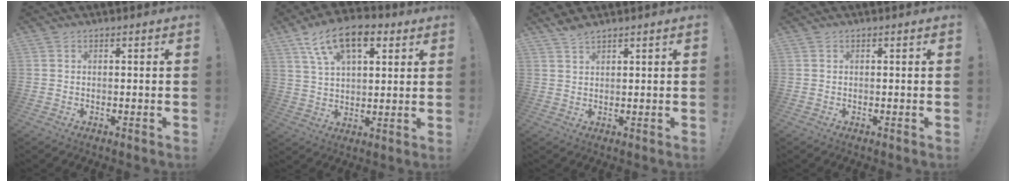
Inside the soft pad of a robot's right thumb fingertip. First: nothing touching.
{"total": 15.3, "force": [7.7, 7.8, 10.6], "torque": [-0.176, -0.021, 0.137]}
{"total": 2.6, "force": [2.3, 0.4, 1.2], "torque": [-0.023, -0.015, 0.041]}
{"total": 0.0}